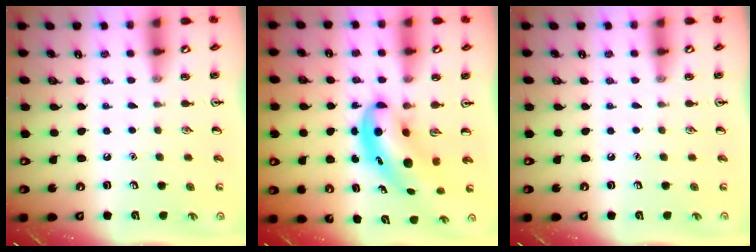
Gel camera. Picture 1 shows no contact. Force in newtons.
{"total": 5.3, "press": 5.2, "slide": 1.2}
{"total": 0.0}